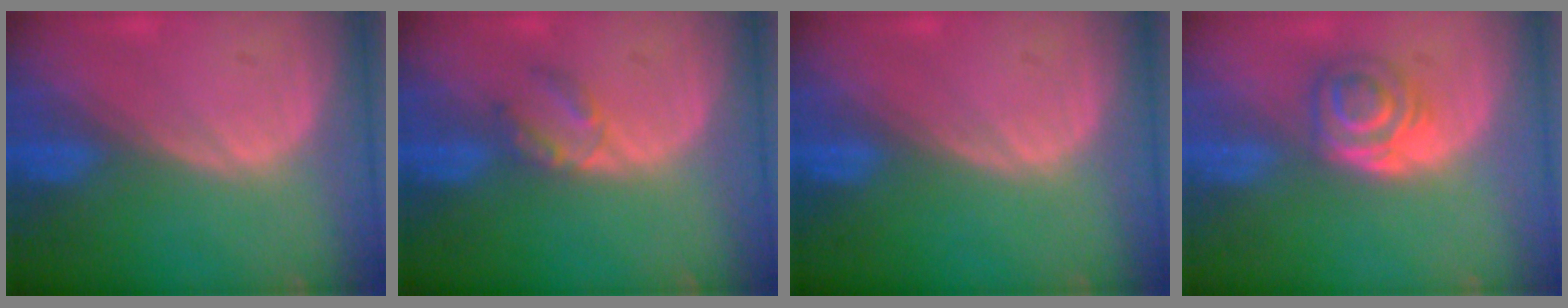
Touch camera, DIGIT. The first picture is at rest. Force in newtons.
{"total": 2.8, "press": 2.8, "slide": 0.3}
{"total": 0.0}
{"total": 5.2, "press": 4.8, "slide": 2.1}